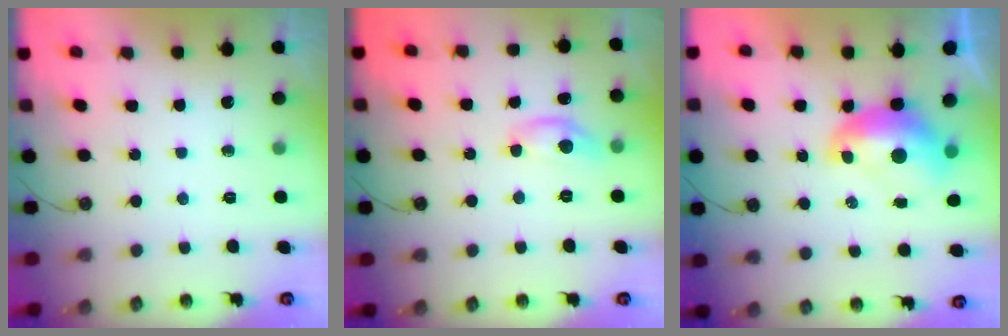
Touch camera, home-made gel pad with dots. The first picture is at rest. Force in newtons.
{"total": 4.5, "press": 4.5, "slide": 0.4}
{"total": 2.4, "press": 2.3, "slide": 0.7}